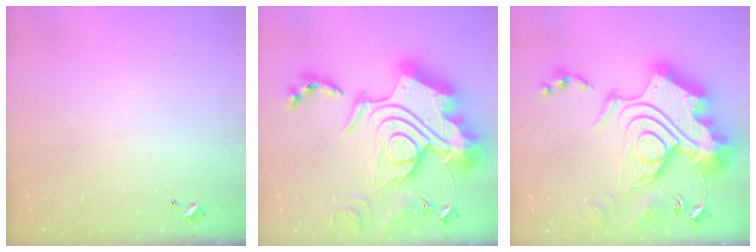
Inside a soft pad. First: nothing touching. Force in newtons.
{"total": 0.6, "press": 0.6, "slide": 0.0}
{"total": 1.1, "press": 1.1, "slide": 0.0}